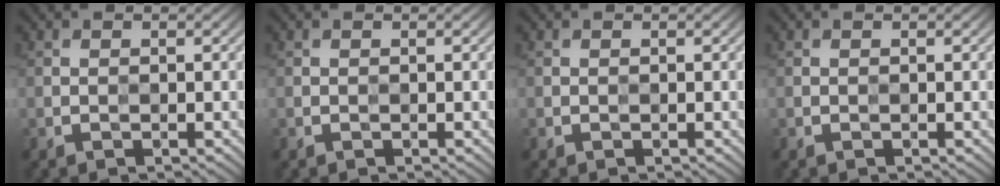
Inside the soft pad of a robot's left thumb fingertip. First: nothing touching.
{"total": 0.0}
{"total": 0.0}
{"total": 0.0}